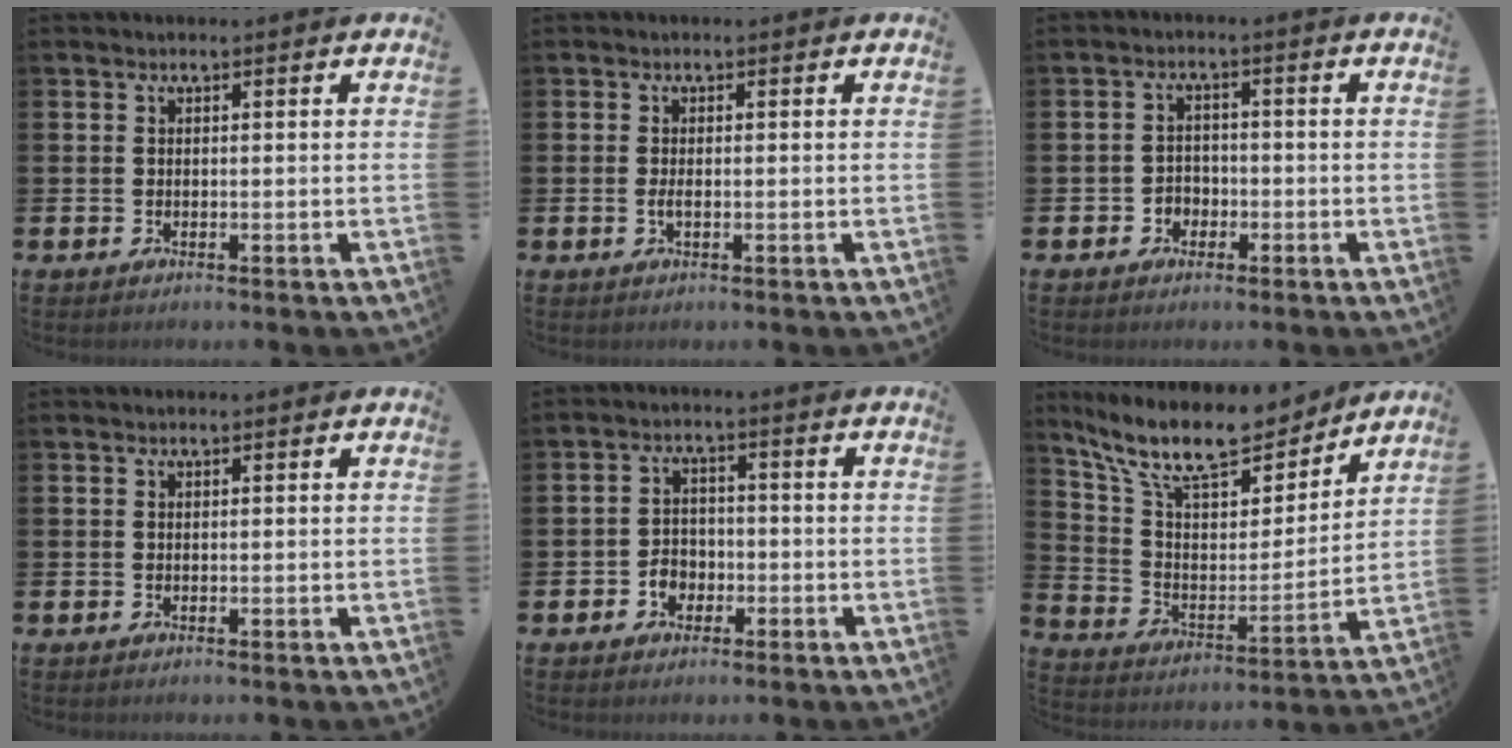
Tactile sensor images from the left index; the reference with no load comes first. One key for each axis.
{"total": 1.0, "fx": -0.3, "fy": 0.3, "fz": 0.9, "tx": -0.024, "ty": 0.002, "tz": -0.003}
{"total": 2.4, "fx": -1.3, "fy": 1.9, "fz": 0.4, "tx": -0.020, "ty": 0.010, "tz": -0.030}
{"total": 0.0}
{"total": 3.2, "fx": -1.5, "fy": 2.5, "fz": 1.3, "tx": -0.019, "ty": 0.002, "tz": -0.035}
{"total": 12.8, "fx": 11.0, "fy": 3.7, "fz": 5.2, "tx": -0.136, "ty": -0.068, "tz": 0.194}